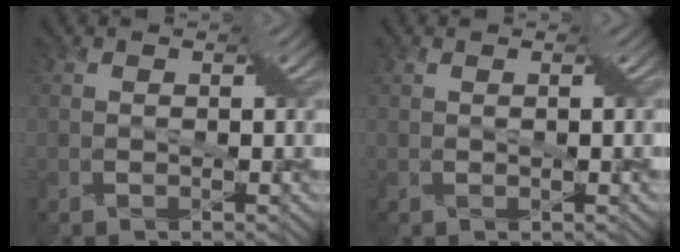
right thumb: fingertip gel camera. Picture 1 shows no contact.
{"total": 0.9, "force": [0.4, -0.4, 0.7], "torque": [-0.020, -0.006, 0.015]}